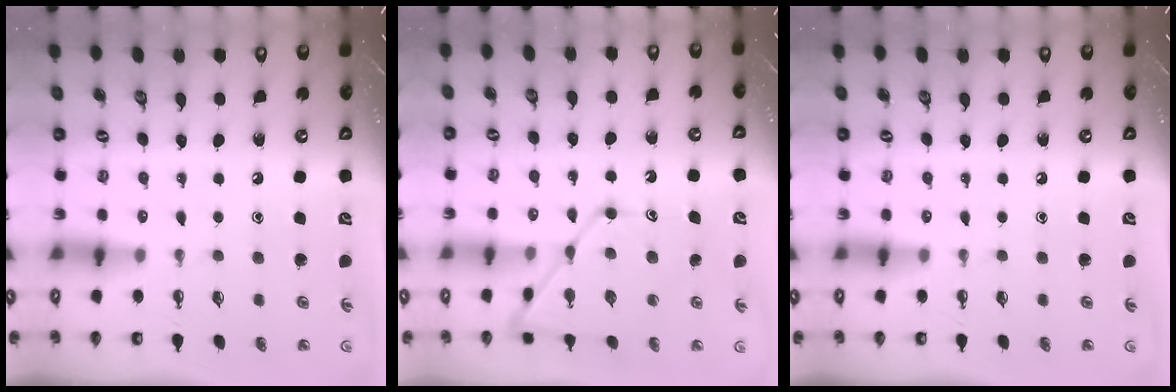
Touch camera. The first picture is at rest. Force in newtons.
{"total": 13.6, "press": 13.6, "slide": 1.1}
{"total": 0.0}